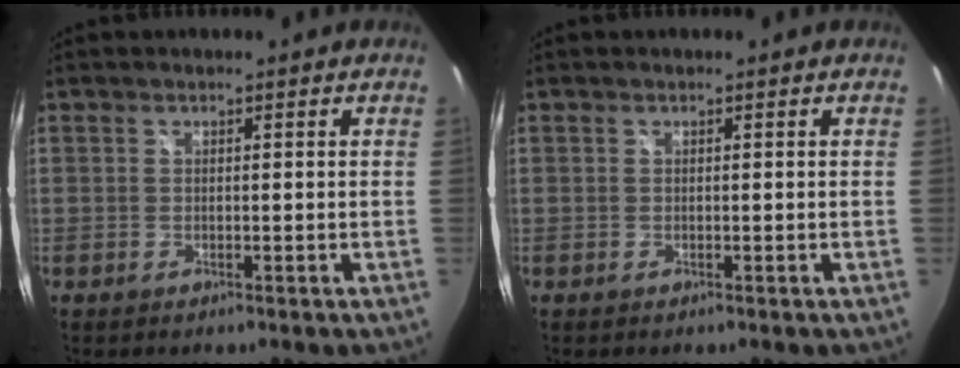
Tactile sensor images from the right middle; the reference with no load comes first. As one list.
[{"total": 0.0}]